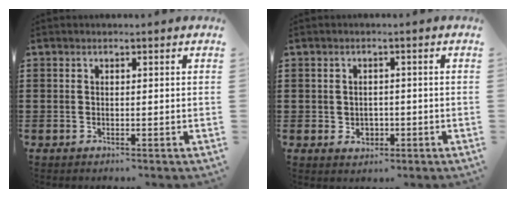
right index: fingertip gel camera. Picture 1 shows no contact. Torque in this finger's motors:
{"motor_torque": [-0.61, 1.06, 0.09, -0.01]}